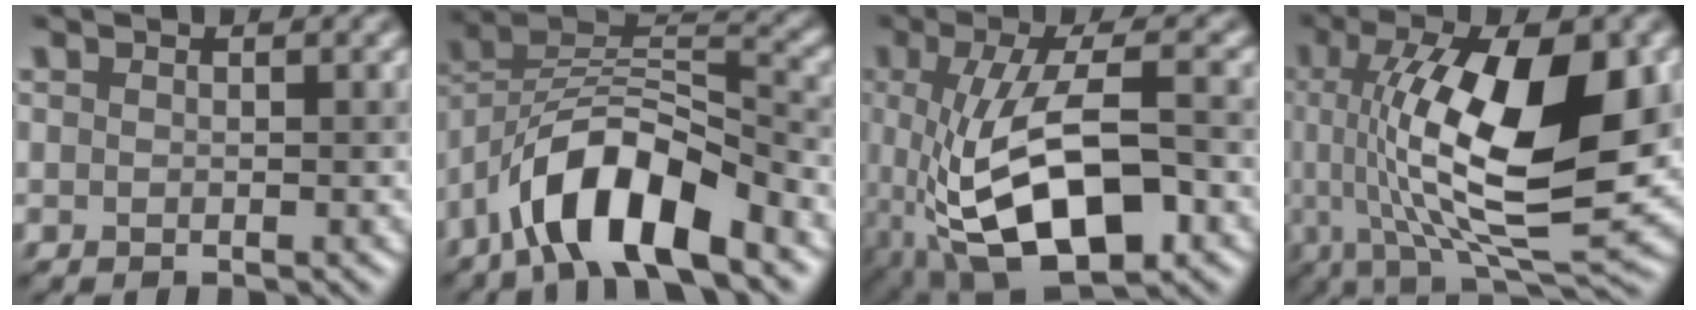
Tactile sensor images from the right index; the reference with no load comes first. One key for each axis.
{"total": 9.7, "fx": -5.5, "fy": 3.5, "fz": 7.2, "tx": -0.122, "ty": 0.019, "tz": -0.101}
{"total": 11.3, "fx": -2.8, "fy": 4.8, "fz": 9.9, "tx": -0.190, "ty": 0.002, "tz": -0.045}
{"total": 14.3, "fx": 2.0, "fy": 4.8, "fz": 13.4, "tx": -0.215, "ty": 0.002, "tz": 0.035}